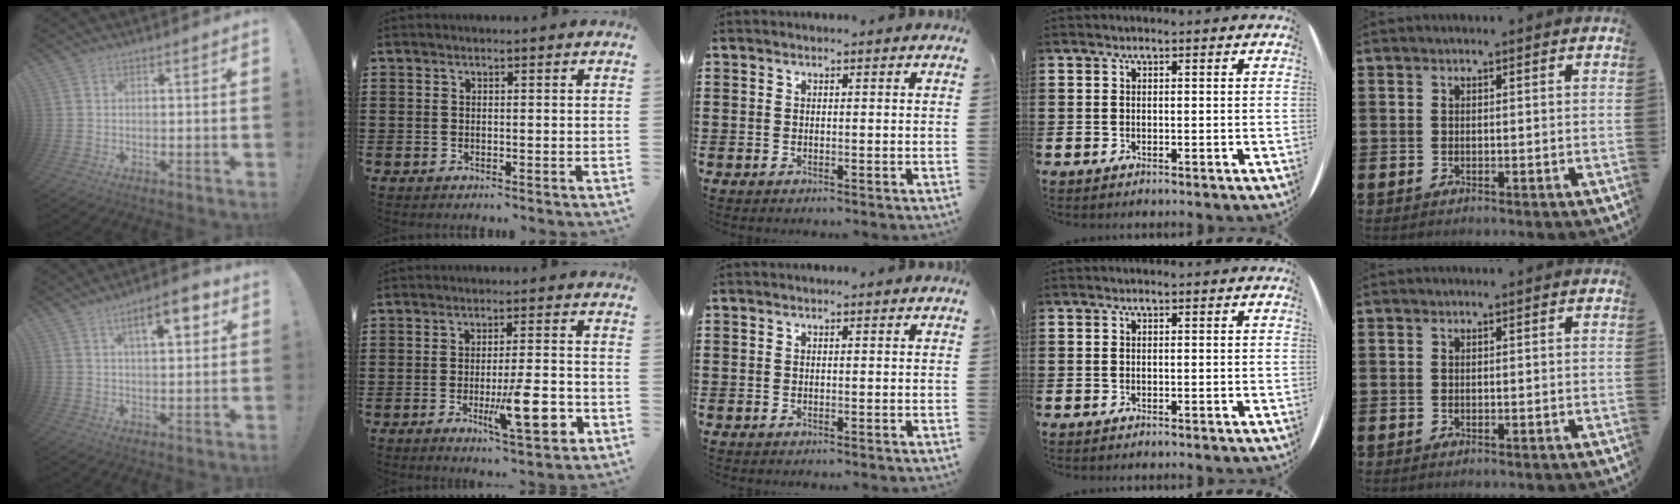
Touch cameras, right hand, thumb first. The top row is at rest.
{"thumb": {"total": 9.7, "force": [4.2, 3.7, 7.8], "torque": [-0.099, -0.013, 0.064]}, "index": {"total": 10.6, "force": [-3.4, 2.4, 9.7], "torque": [-0.147, -0.009, -0.054]}}